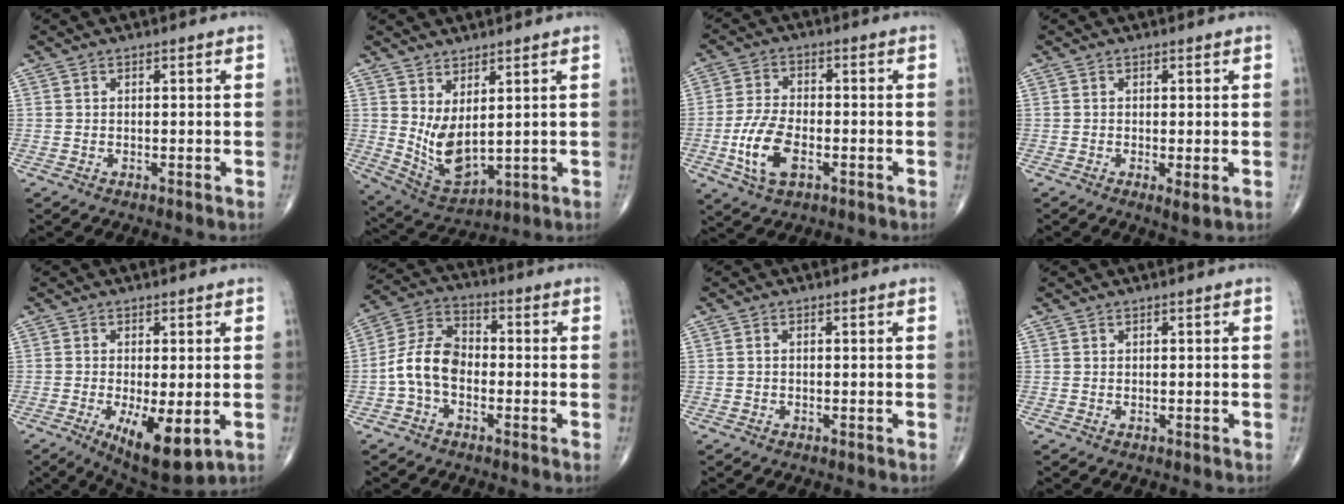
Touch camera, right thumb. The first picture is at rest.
{"total": 9.1, "force": [2.0, 4.2, 7.8], "torque": [-0.135, -0.032, 0.059]}
{"total": 9.7, "force": [-3.0, 5.0, 7.7], "torque": [-0.161, 0.008, -0.056]}
{"total": 2.2, "force": [-0.4, 0.6, 2.0], "torque": [-0.039, -0.010, -0.009]}
{"total": 10.5, "force": [-3.0, 3.7, 9.3], "torque": [-0.148, -0.021, -0.036]}
{"total": 9.1, "force": [-2.1, 5.9, 6.6], "torque": [-0.122, 0.035, -0.053]}
{"total": 0.5, "force": [-0.1, 0.3, 0.4], "torque": [-0.009, 0.000, -0.004]}
{"total": 0.0}